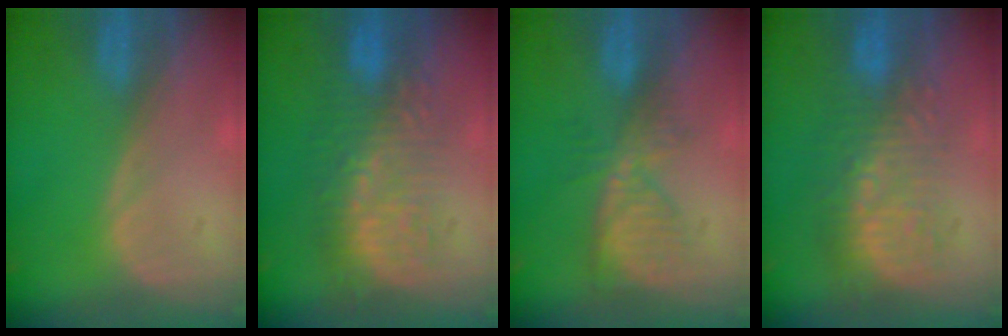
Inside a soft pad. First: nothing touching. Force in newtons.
{"total": 8.9, "press": 8.7, "slide": 1.4}
{"total": 5.4, "press": 5.3, "slide": 0.6}
{"total": 8.8, "press": 8.6, "slide": 1.6}